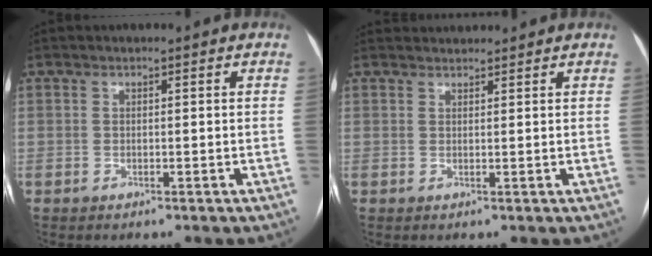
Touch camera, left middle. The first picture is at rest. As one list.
[{"total": 2.6, "force": [2.5, 0.4, 0.0], "torque": [-0.003, 0.027, 0.043]}]